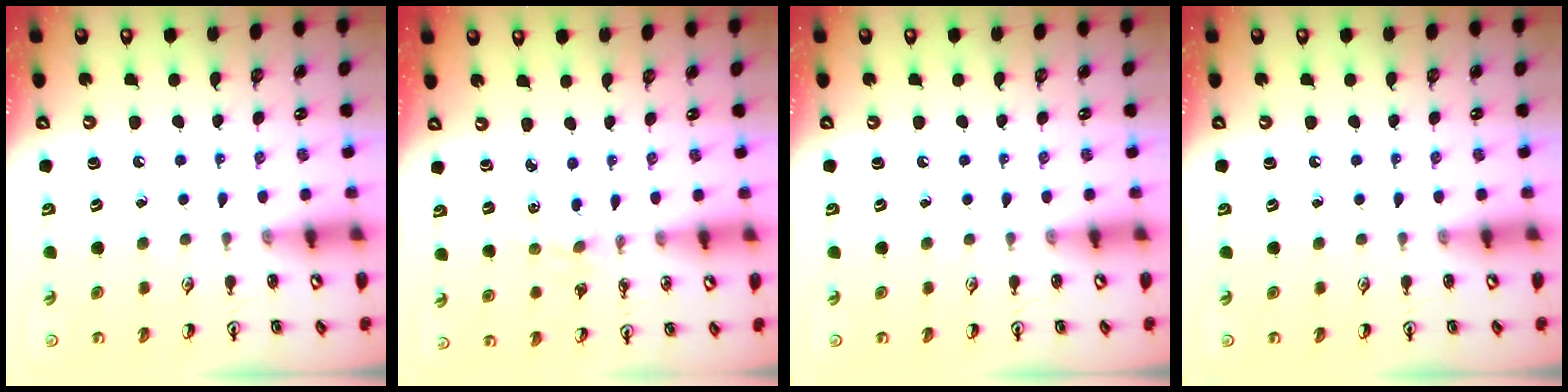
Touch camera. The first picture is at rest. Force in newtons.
{"total": 2.8, "press": 2.8, "slide": 0.3}
{"total": 0.0}
{"total": 0.0}